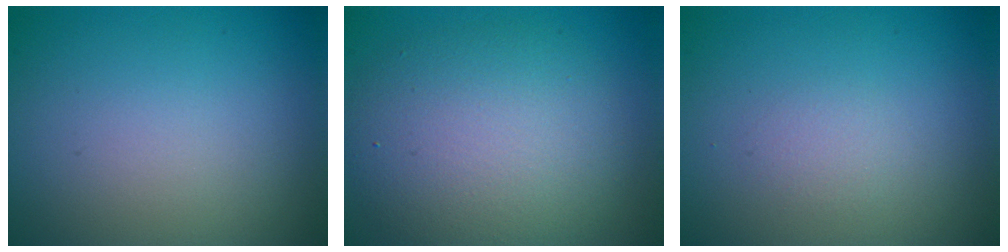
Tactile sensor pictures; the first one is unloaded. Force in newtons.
{"total": 6.8, "press": 6.8, "slide": 0.6}
{"total": 0.9, "press": 0.9, "slide": 0.1}